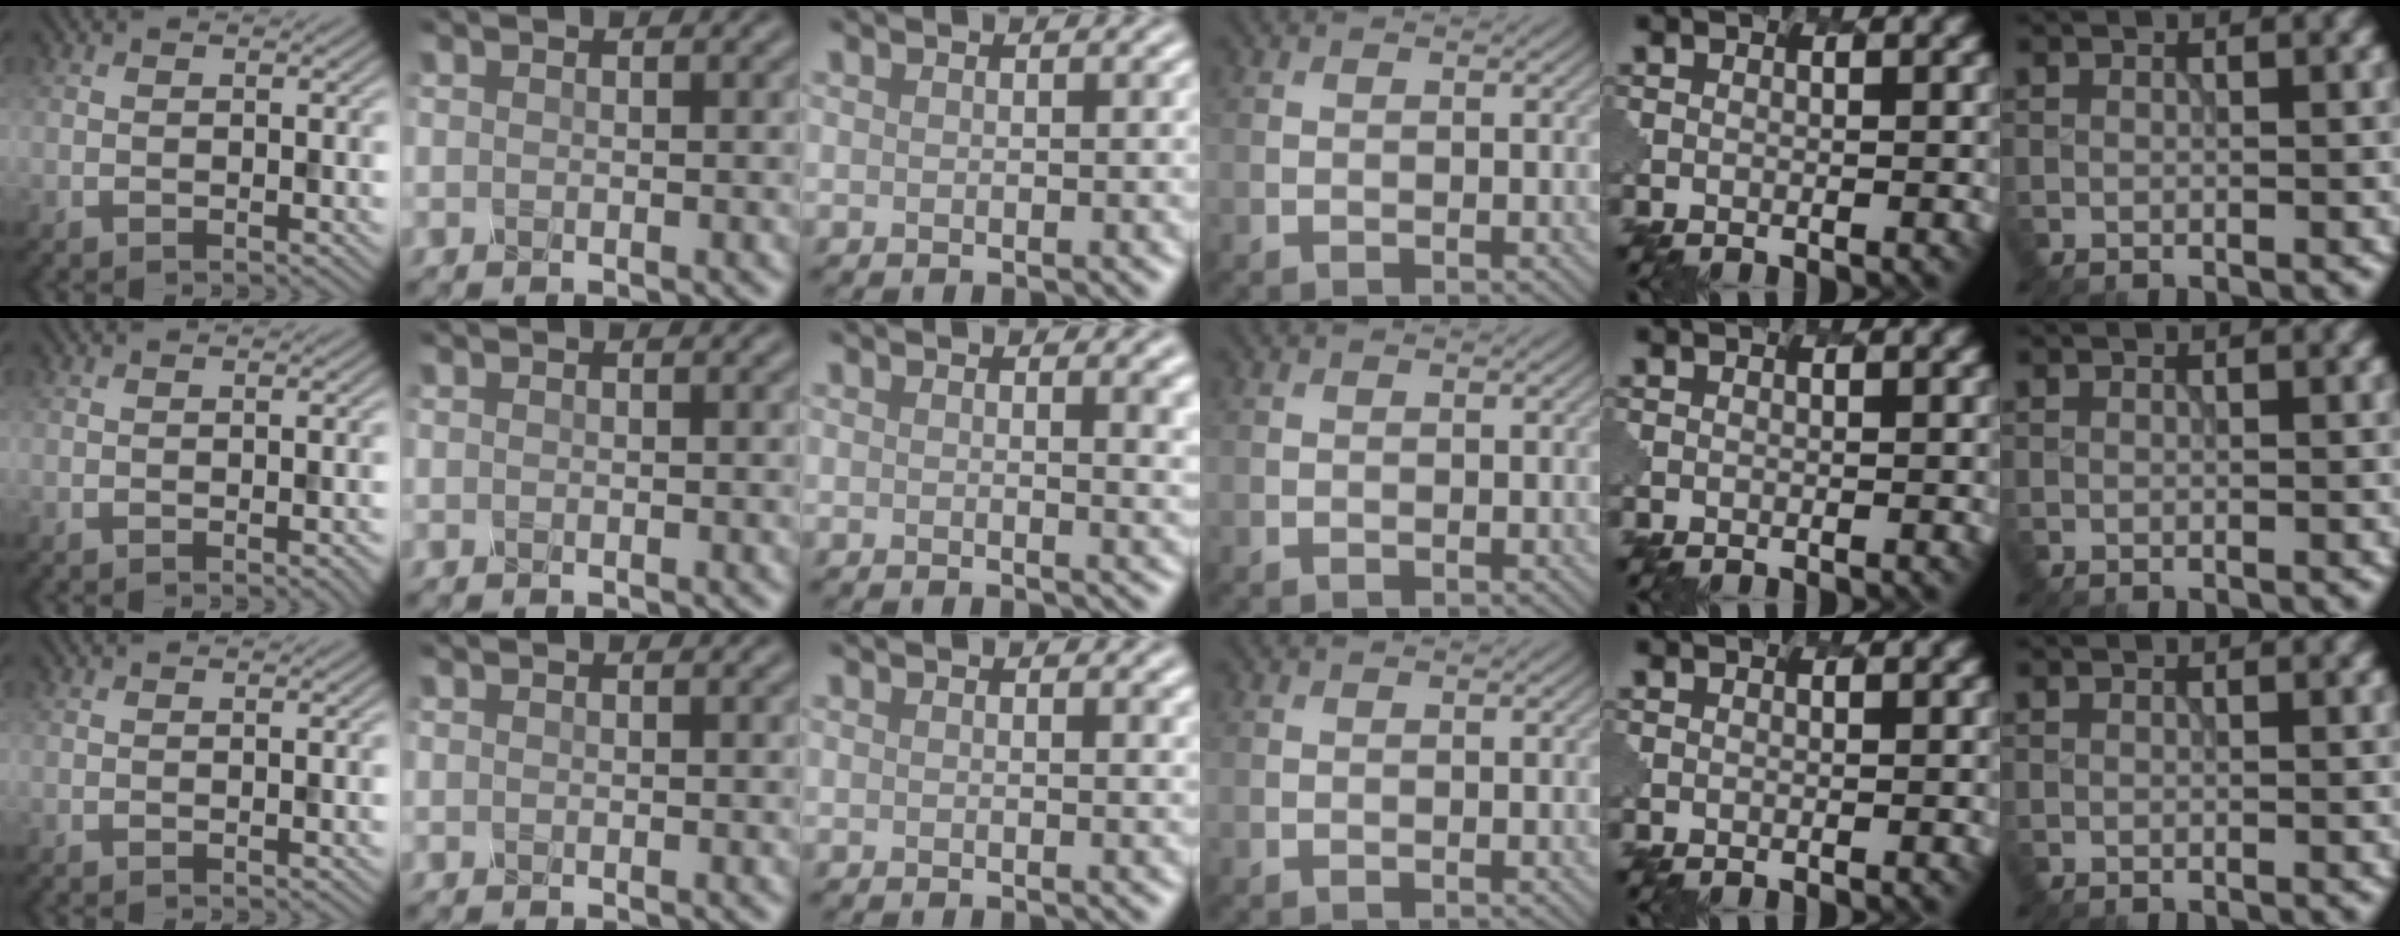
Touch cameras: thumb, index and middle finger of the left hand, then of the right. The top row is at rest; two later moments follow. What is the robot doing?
{"motion": "dispense", "object": "dispenser bottle"}